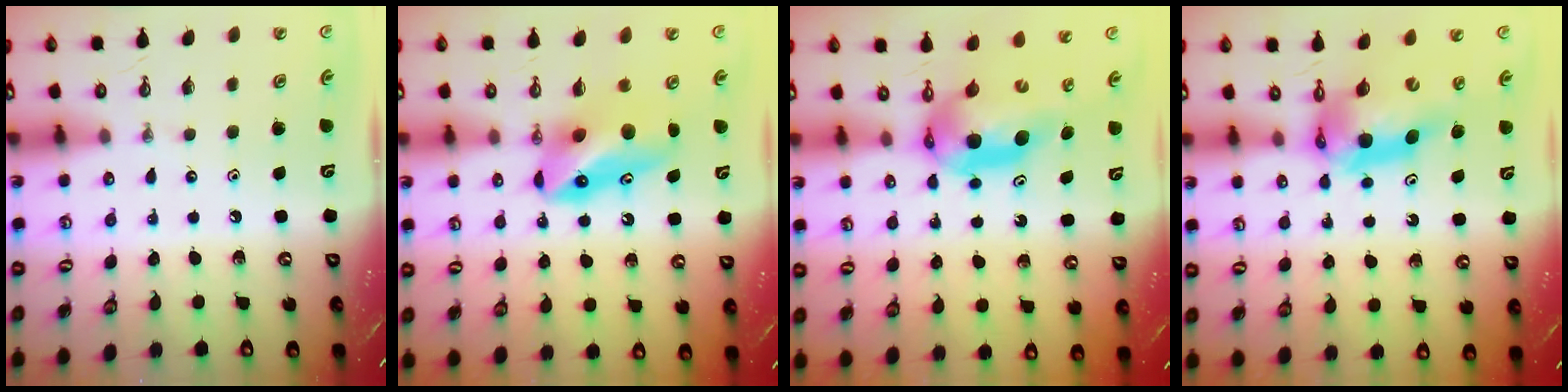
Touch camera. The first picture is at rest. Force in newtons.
{"total": 9.4, "press": 8.7, "slide": 3.6}
{"total": 8.1, "press": 8.0, "slide": 1.0}
{"total": 10.3, "press": 10.2, "slide": 1.2}